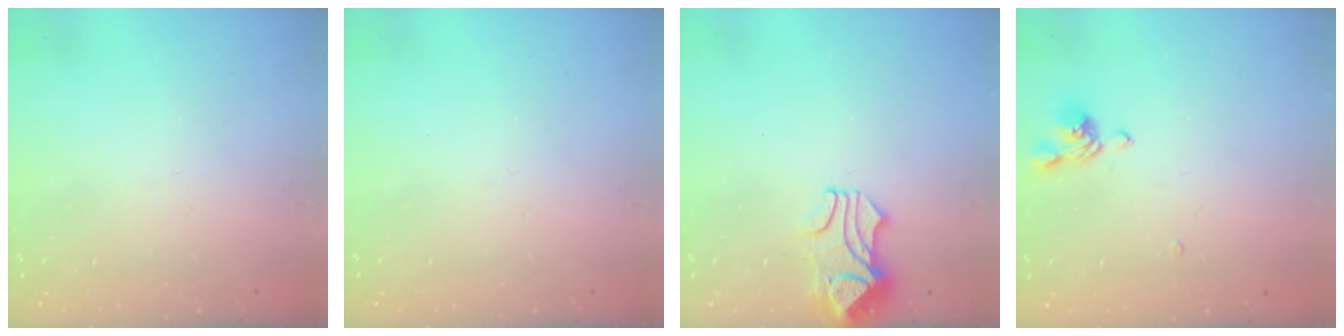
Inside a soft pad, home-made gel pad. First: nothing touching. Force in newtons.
{"total": 0.0}
{"total": 1.8, "press": 1.3, "slide": 1.1}
{"total": 3.6, "press": 3.6, "slide": 0.3}